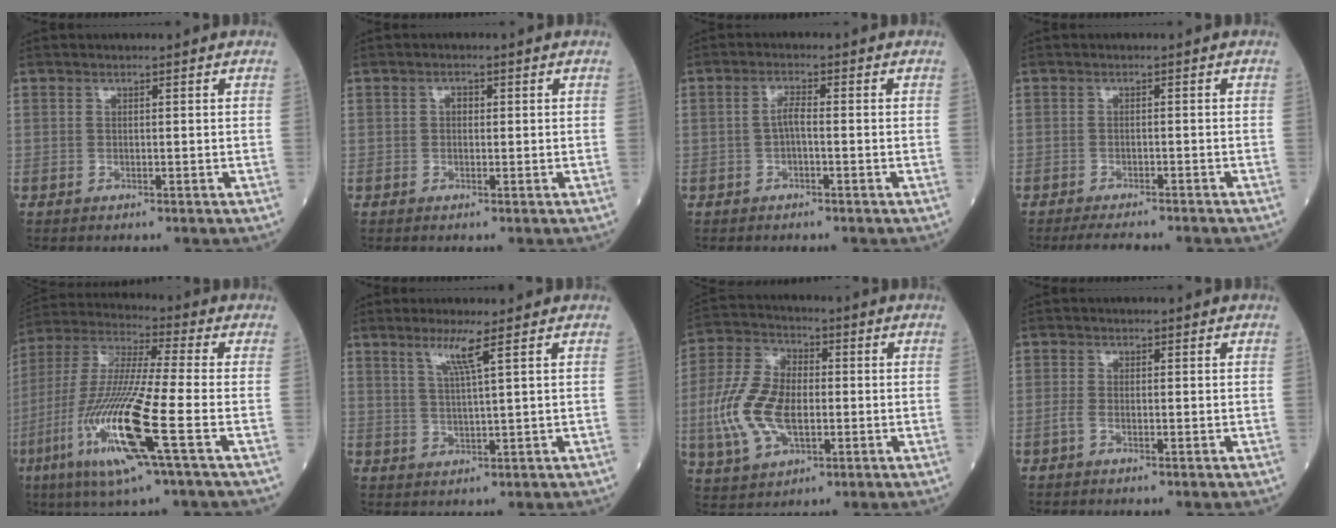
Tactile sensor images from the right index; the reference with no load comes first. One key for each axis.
{"total": 1.2, "fx": 0.2, "fy": 0.9, "fz": 0.9, "tx": -0.012, "ty": 0.007, "tz": 0.001}
{"total": 2.2, "fx": -0.6, "fy": 0.4, "fz": 2.1, "tx": -0.037, "ty": 0.005, "tz": -0.013}
{"total": 6.3, "fx": -5.7, "fy": 0.5, "fz": 2.7, "tx": -0.036, "ty": -0.012, "tz": -0.082}
{"total": 17.2, "fx": -6.0, "fy": 0.1, "fz": 16.1, "tx": -0.339, "ty": -0.021, "tz": -0.120}
{"total": 3.9, "fx": 2.1, "fy": -0.9, "fz": 3.1, "tx": -0.066, "ty": -0.005, "tz": 0.044}
{"total": 12.5, "fx": -1.7, "fy": 6.9, "fz": 10.3, "tx": -0.240, "ty": 0.014, "tz": -0.031}
{"total": 1.1, "fx": -0.5, "fy": 0.4, "fz": 0.9, "tx": -0.019, "ty": 0.001, "tz": -0.012}